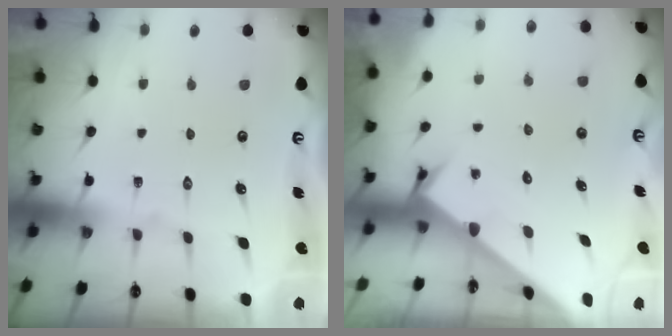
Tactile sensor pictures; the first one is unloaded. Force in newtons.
{"total": 2.2, "press": 2.2, "slide": 0.1}